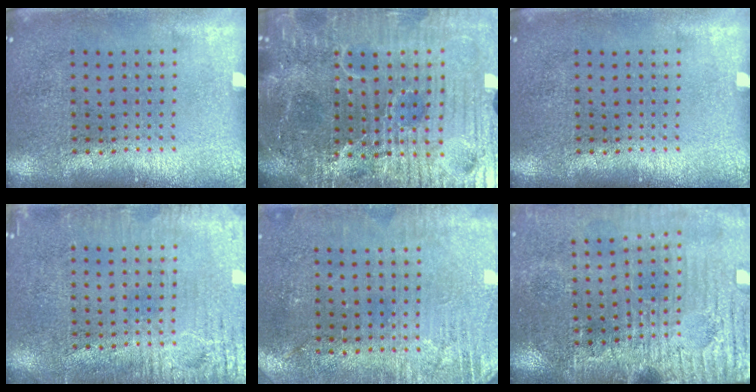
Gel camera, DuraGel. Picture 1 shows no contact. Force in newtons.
{"total": 7.4, "press": 6.6, "slide": 3.4}
{"total": 0.0}
{"total": 3.6, "press": 3.6, "slide": 0.4}
{"total": 2.8, "press": 2.5, "slide": 1.2}
{"total": 3.6, "press": 3.5, "slide": 0.5}